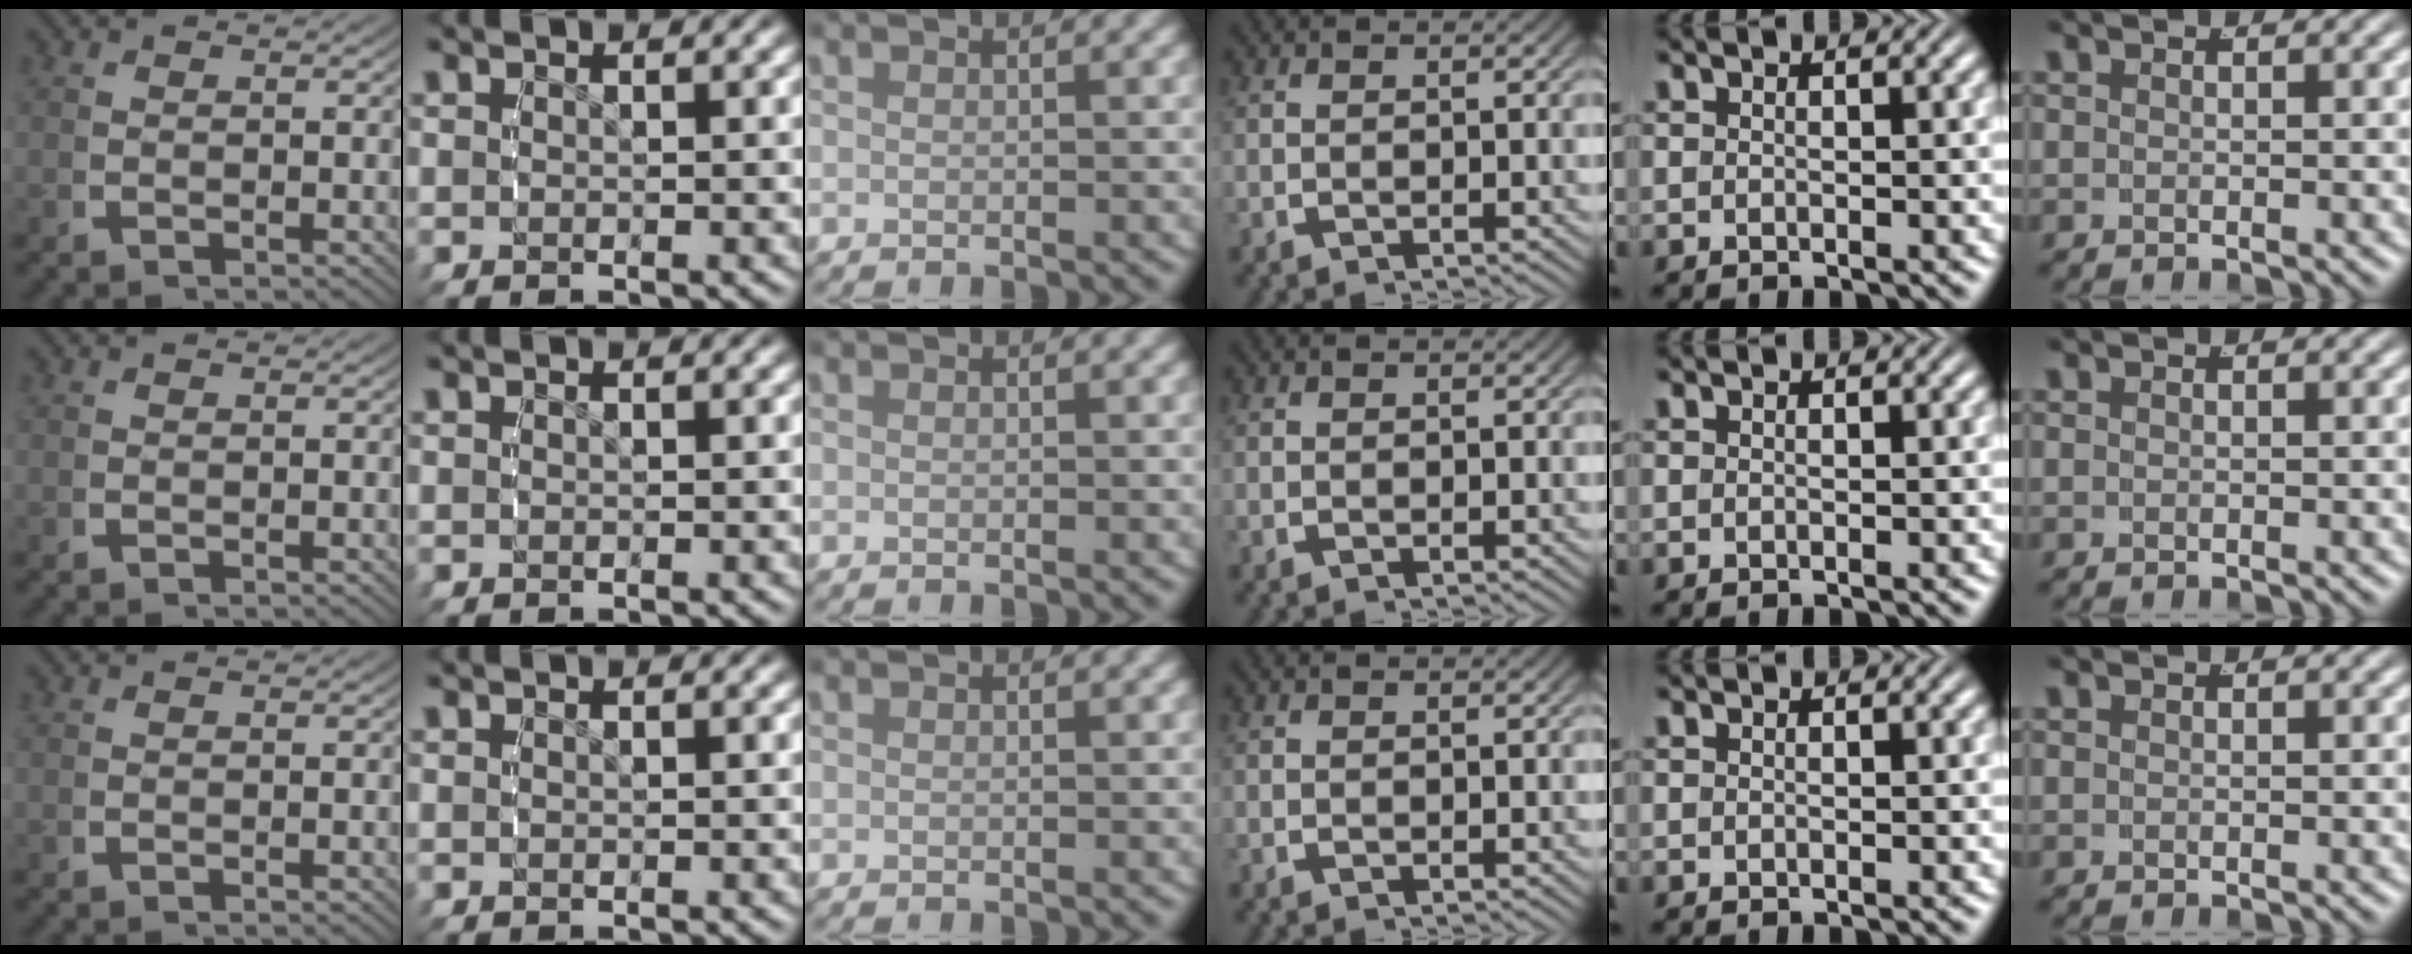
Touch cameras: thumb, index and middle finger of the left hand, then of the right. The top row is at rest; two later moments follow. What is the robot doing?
{"motion": "reach", "object": "measuring cup"}